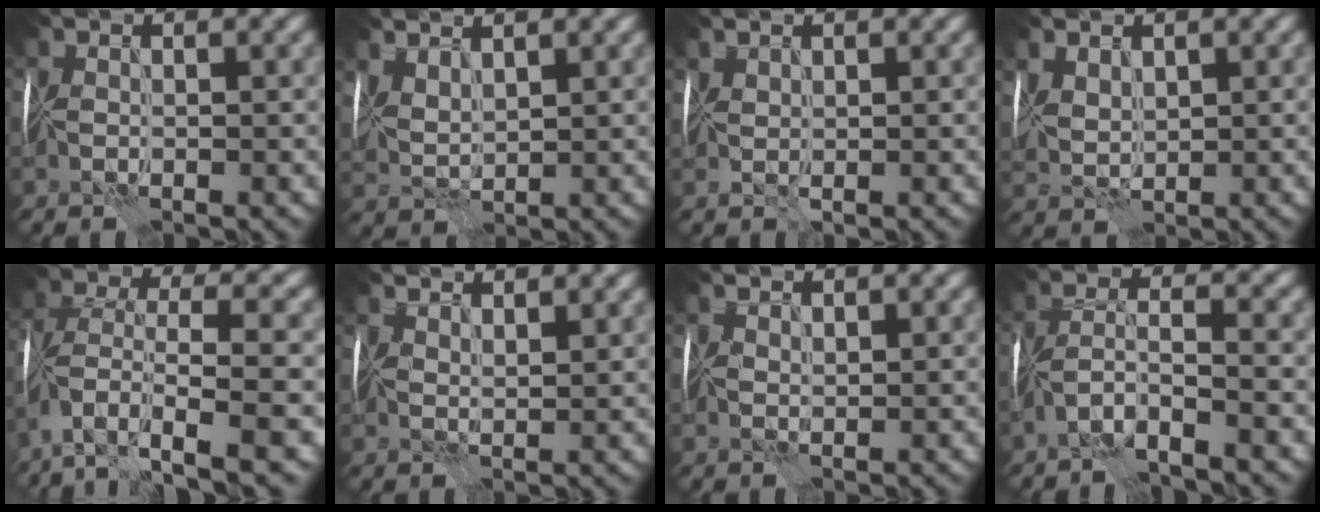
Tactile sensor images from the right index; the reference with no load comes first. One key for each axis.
{"total": 3.3, "fx": 2.3, "fy": 1.3, "fz": 1.9, "tx": -0.051, "ty": 0.009, "tz": 0.049}
{"total": 1.2, "fx": 1.2, "fy": 0.3, "fz": 0.3, "tx": -0.009, "ty": 0.008, "tz": 0.024}
{"total": 2.9, "fx": 1.5, "fy": 1.8, "fz": 1.7, "tx": -0.048, "ty": 0.007, "tz": 0.028}
{"total": 9.7, "fx": -3.9, "fy": 3.9, "fz": 7.9, "tx": -0.164, "ty": 0.003, "tz": -0.068}
{"total": 4.0, "fx": 3.5, "fy": 1.1, "fz": 1.6, "tx": -0.029, "ty": 0.003, "tz": 0.056}
{"total": 1.4, "fx": 1.3, "fy": 0.5, "fz": 0.4, "tx": -0.009, "ty": 0.005, "tz": 0.022}
{"total": 3.5, "fx": -2.2, "fy": 0.3, "fz": 2.8, "tx": -0.059, "ty": 0.008, "tz": -0.052}